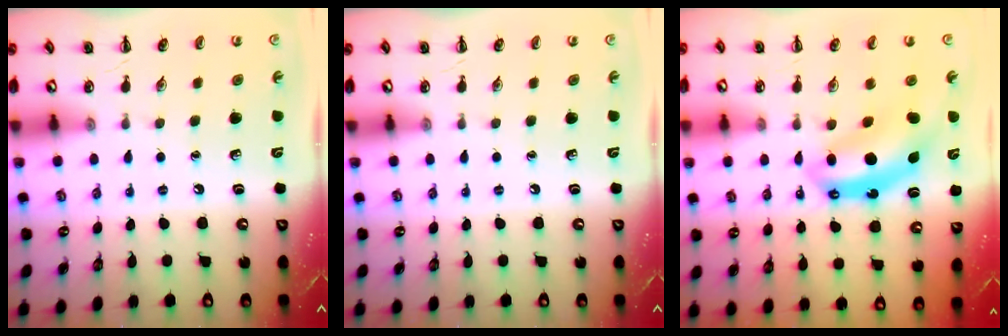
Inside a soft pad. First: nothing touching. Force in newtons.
{"total": 0.0}
{"total": 7.1, "press": 7.0, "slide": 1.5}